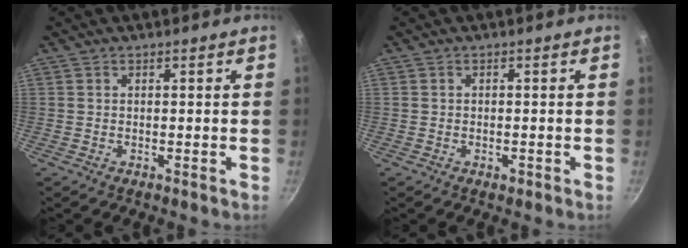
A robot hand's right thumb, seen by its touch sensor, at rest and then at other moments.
{"total": 1.2, "force": [-0.5, 0.8, 0.7], "torque": [-0.010, 0.003, -0.007]}